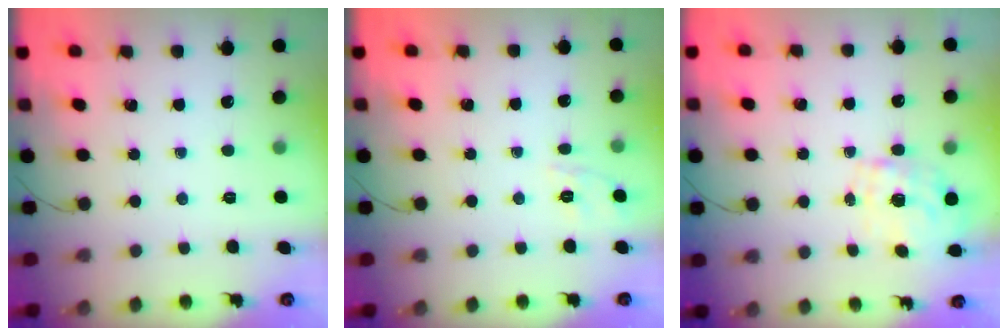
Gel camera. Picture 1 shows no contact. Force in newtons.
{"total": 2.0, "press": 0.6, "slide": 1.9}
{"total": 1.7, "press": 1.5, "slide": 0.8}